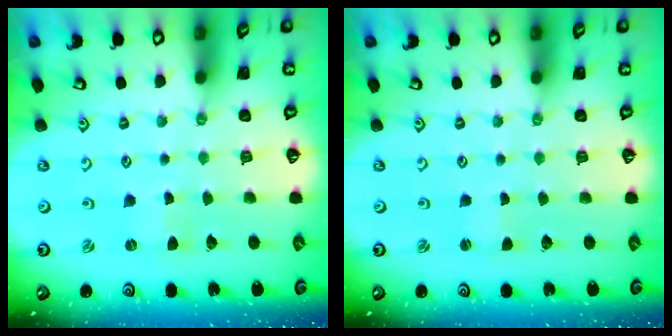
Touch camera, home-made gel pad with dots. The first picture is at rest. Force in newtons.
{"total": 0.6, "press": 0.6, "slide": 0.0}